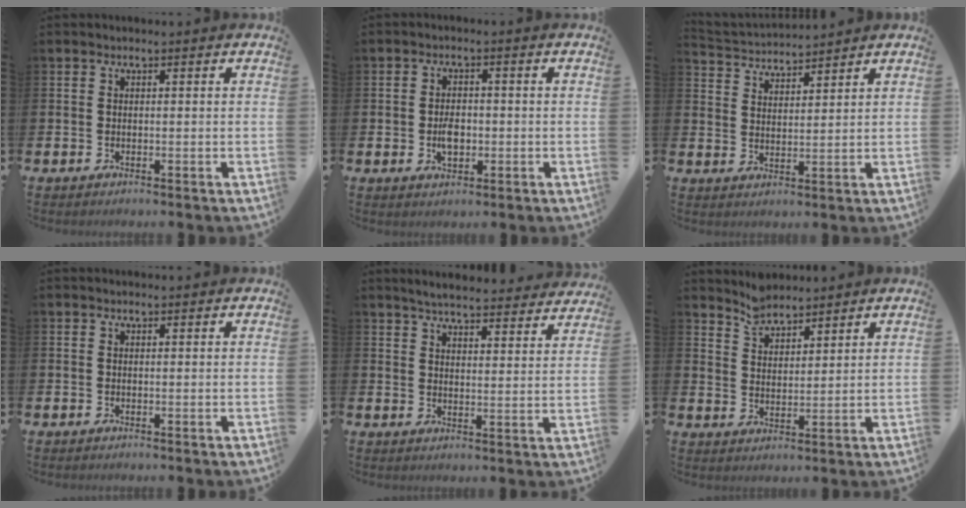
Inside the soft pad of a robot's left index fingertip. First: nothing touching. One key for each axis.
{"total": 3.4, "fx": -0.5, "fy": 2.2, "fz": 2.6, "tx": -0.041, "ty": 0.001, "tz": -0.011}
{"total": 3.8, "fx": 3.7, "fy": 0.4, "fz": -0.4, "tx": -0.008, "ty": -0.024, "tz": 0.066}
{"total": 0.0}
{"total": 5.2, "fx": 5.2, "fy": 0.3, "fz": 0.8, "tx": -0.032, "ty": -0.035, "tz": 0.090}
{"total": 4.6, "fx": 4.5, "fy": 0.9, "fz": -0.1, "tx": -0.021, "ty": -0.019, "tz": 0.087}